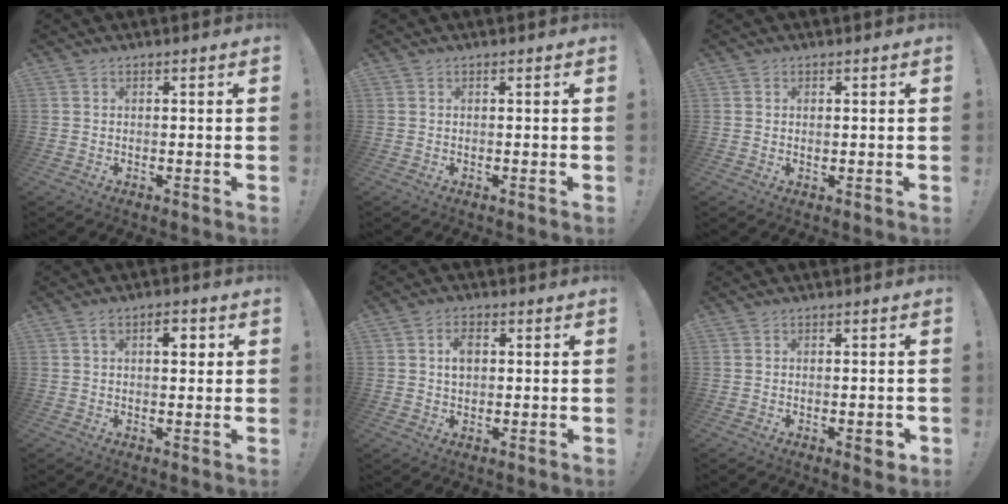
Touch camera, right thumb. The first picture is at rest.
{"total": 0.0}
{"total": 0.6, "force": [0.2, 0.5, 0.1], "torque": [-0.002, 0.000, 0.004]}
{"total": 4.8, "force": [1.3, 2.3, 4.0], "torque": [-0.046, -0.002, 0.013]}
{"total": 4.7, "force": [0.8, 3.3, 3.3], "torque": [-0.050, 0.003, 0.012]}
{"total": 2.7, "force": [-1.1, 1.0, 2.3], "torque": [-0.031, 0.005, -0.016]}